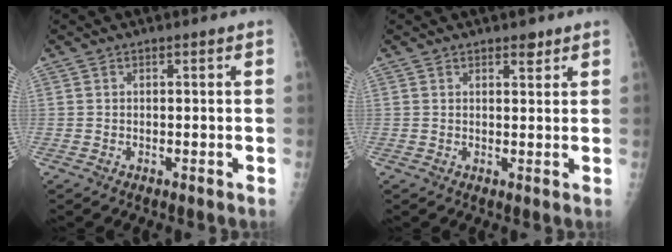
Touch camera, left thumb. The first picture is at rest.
{"total": 2.0, "force": [1.5, 1.0, 0.9], "torque": [-0.001, -0.009, 0.019]}